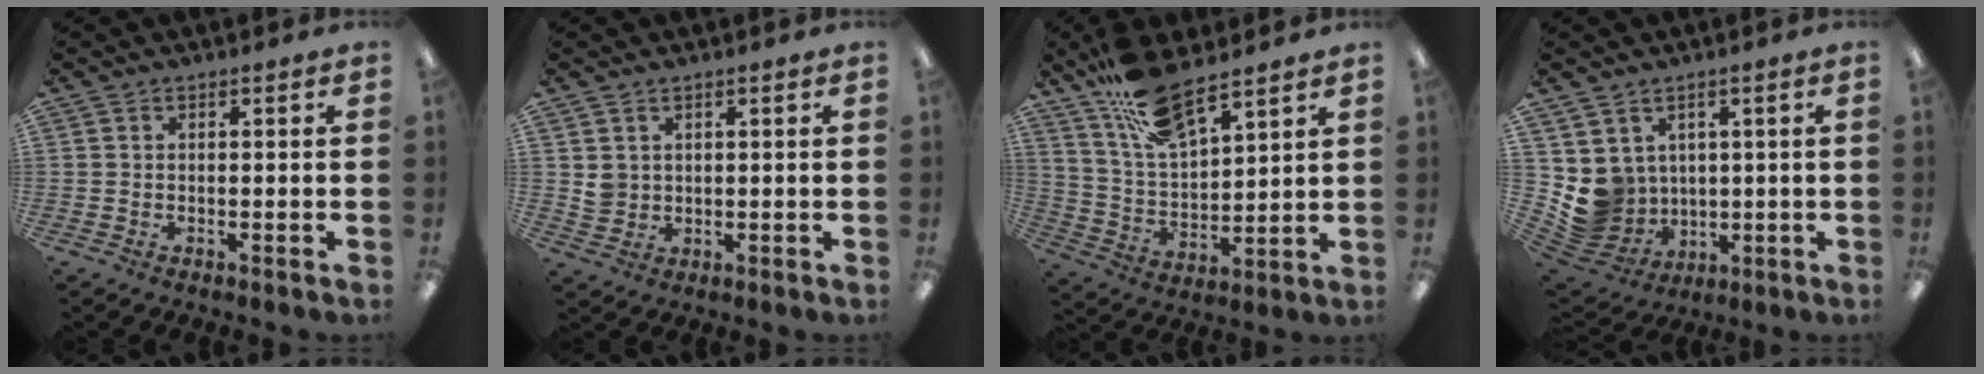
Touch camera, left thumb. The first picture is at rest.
{"total": 3.4, "force": [1.4, 3.0, 0.6], "torque": [-0.010, 0.000, 0.026]}
{"total": 14.5, "force": [11.1, 4.8, 7.9], "torque": [-0.158, -0.054, 0.201]}
{"total": 8.2, "force": [2.2, 7.8, 1.3], "torque": [-0.075, -0.031, 0.053]}